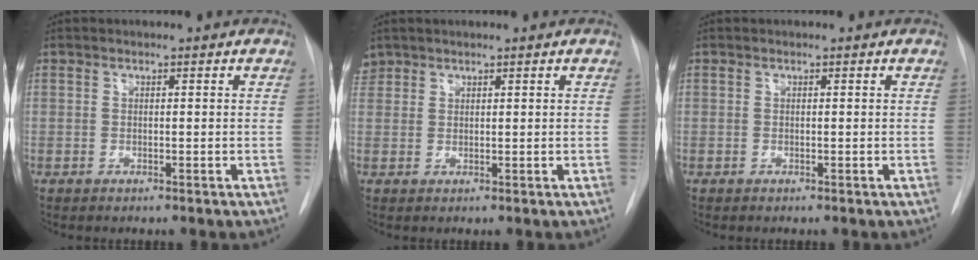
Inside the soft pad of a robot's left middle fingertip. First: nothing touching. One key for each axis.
{"total": 2.2, "fx": 1.8, "fy": 1.3, "fz": 0.0, "tx": 0.000, "ty": 0.013, "tz": 0.036}
{"total": 0.0}